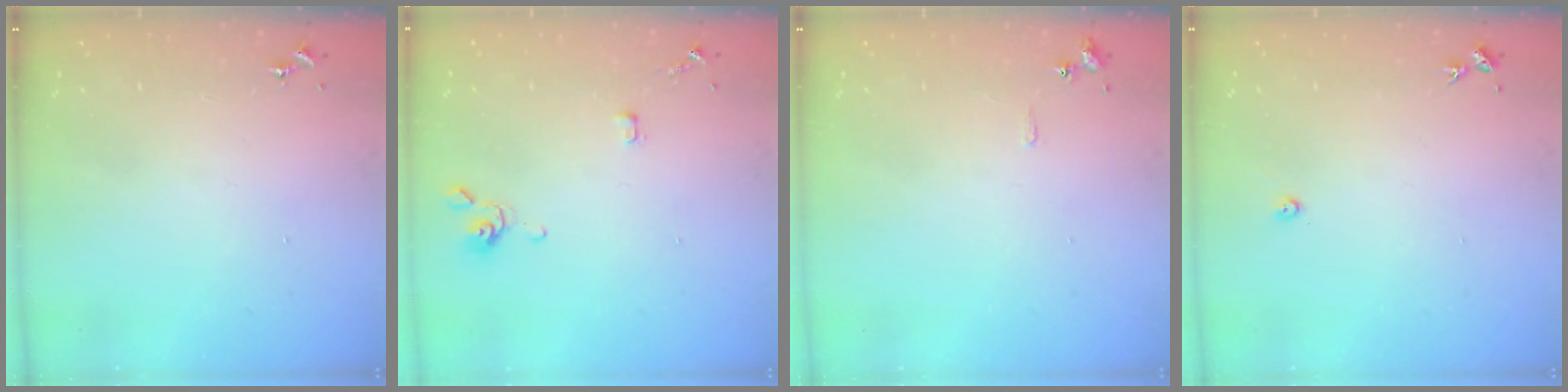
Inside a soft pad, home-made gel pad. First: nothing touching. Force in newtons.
{"total": 3.4, "press": 3.4, "slide": 0.7}
{"total": 4.5, "press": 4.4, "slide": 0.6}
{"total": 2.2, "press": 2.2, "slide": 0.3}